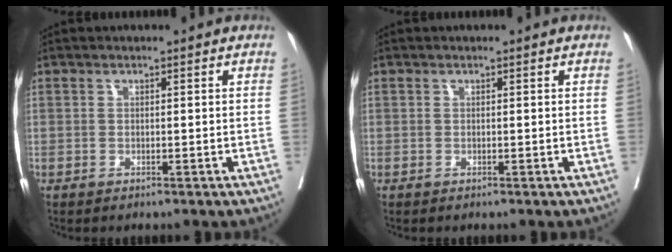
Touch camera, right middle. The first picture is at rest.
{"total": 0.0}